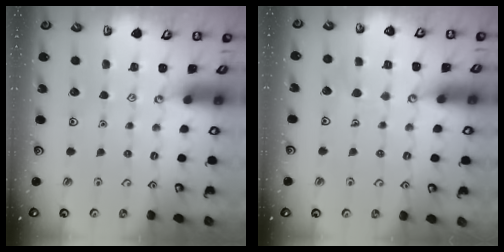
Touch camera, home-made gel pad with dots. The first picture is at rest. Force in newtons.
{"total": 4.7, "press": 4.7, "slide": 0.1}